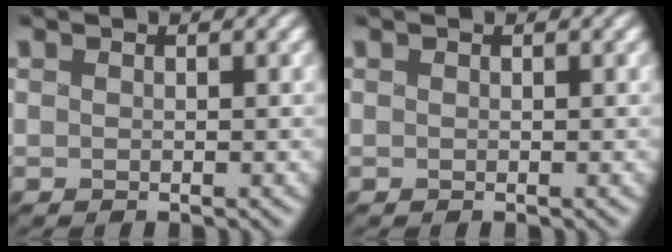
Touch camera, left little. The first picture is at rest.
{"total": 0.0}